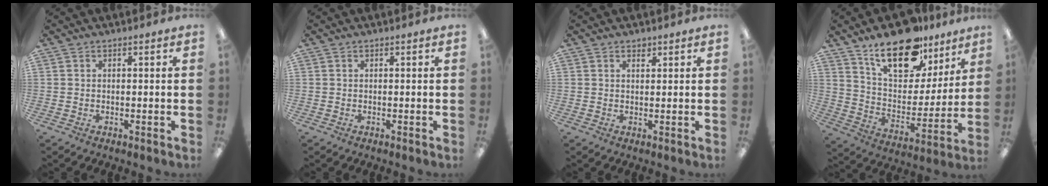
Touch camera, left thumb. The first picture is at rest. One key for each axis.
{"total": 0.0}
{"total": 1.4, "fx": 1.1, "fy": 0.7, "fz": 0.6, "tx": -0.005, "ty": -0.004, "tz": 0.019}
{"total": 20.5, "fx": 14.2, "fy": 9.9, "fz": 10.8, "tx": -0.173, "ty": -0.081, "tz": 0.248}